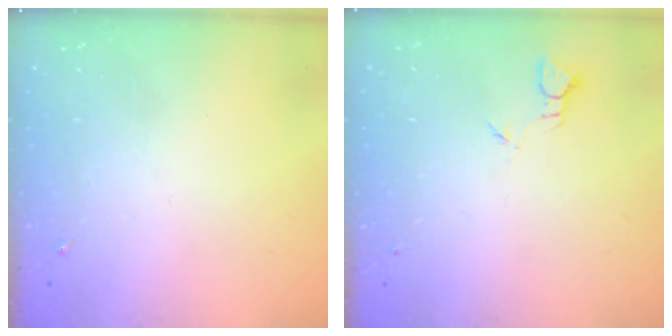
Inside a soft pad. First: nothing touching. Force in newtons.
{"total": 2.0, "press": 2.0, "slide": 0.1}